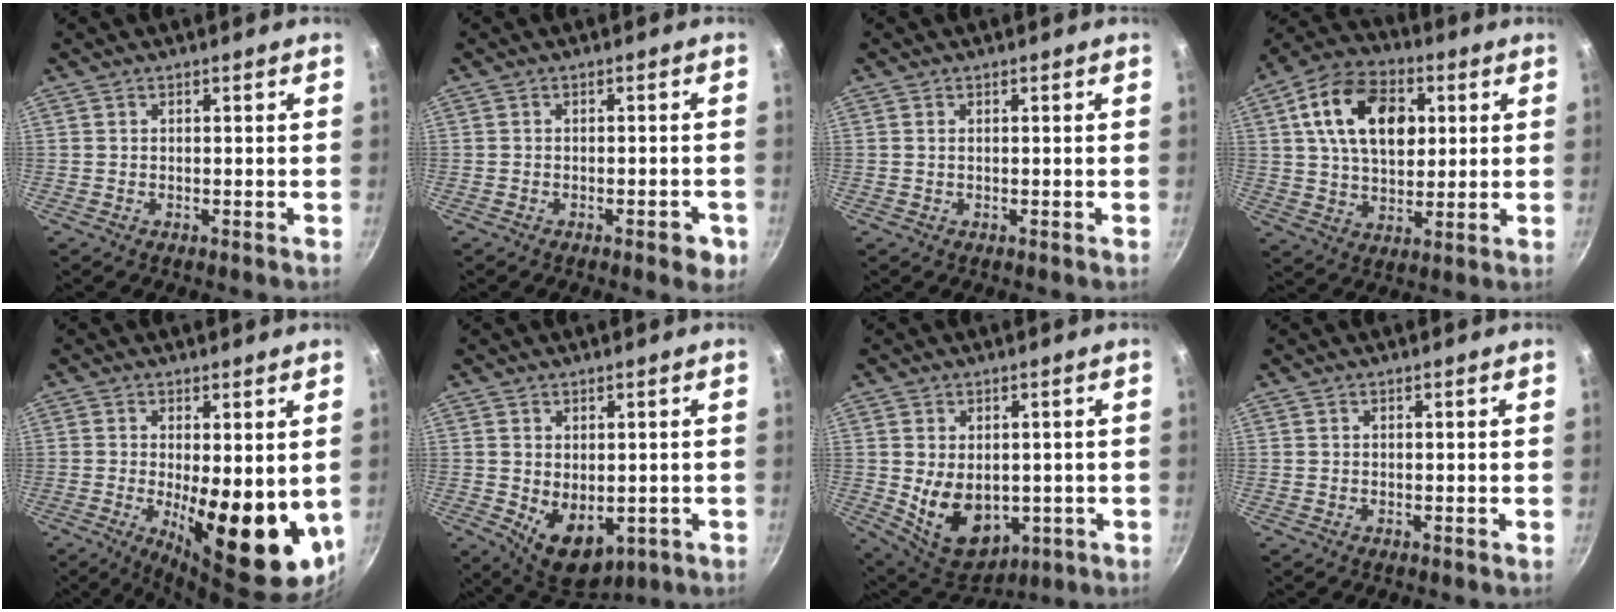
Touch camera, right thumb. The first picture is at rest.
{"total": 3.9, "force": [-1.8, 1.6, 3.1], "torque": [-0.028, 0.010, -0.020]}
{"total": 0.6, "force": [0.1, 0.3, 0.4], "torque": [-0.008, 0.001, 0.002]}
{"total": 17.4, "force": [4.5, 11.4, 12.3], "torque": [-0.179, 0.006, 0.067]}
{"total": 15.9, "force": [-1.6, 5.8, 14.7], "torque": [-0.184, -0.024, -0.010]}
{"total": 9.1, "force": [-1.3, 6.2, 6.6], "torque": [-0.077, -0.014, 0.003]}
{"total": 12.2, "force": [-0.9, 8.5, 8.7], "torque": [-0.116, -0.015, 0.017]}
{"total": 0.0}